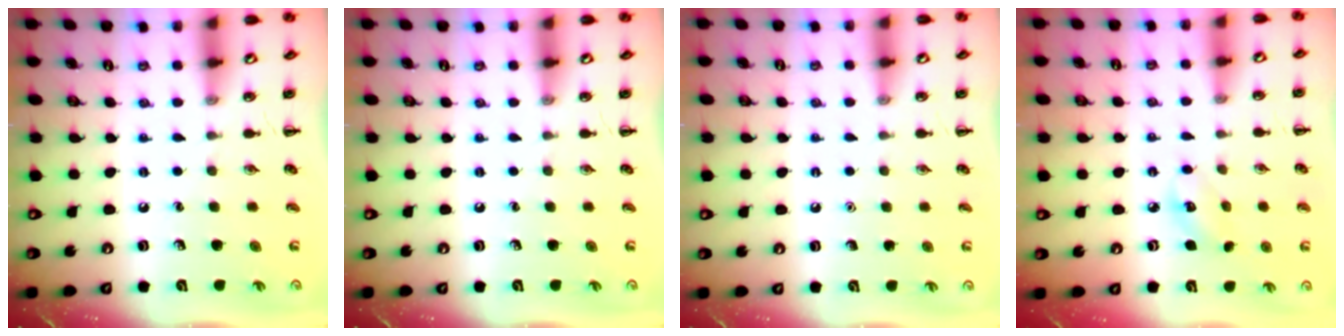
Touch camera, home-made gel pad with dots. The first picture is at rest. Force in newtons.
{"total": 0.0}
{"total": 1.6, "press": 1.6, "slide": 0.1}
{"total": 4.6, "press": 4.6, "slide": 0.6}